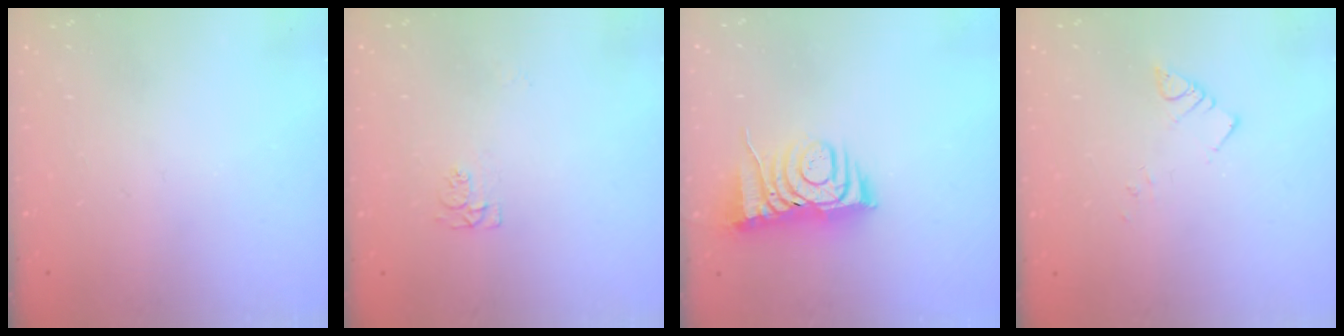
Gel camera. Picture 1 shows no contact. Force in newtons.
{"total": 4.3, "press": 4.3, "slide": 0.8}
{"total": 7.3, "press": 7.3, "slide": 0.6}
{"total": 2.5, "press": 2.5, "slide": 0.3}